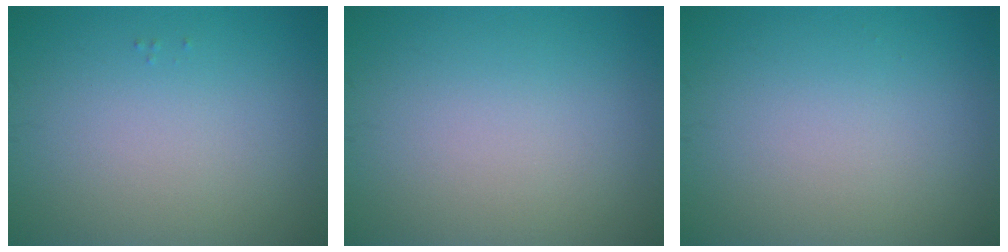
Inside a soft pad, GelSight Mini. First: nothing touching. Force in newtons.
{"total": 0.0}
{"total": 0.0}